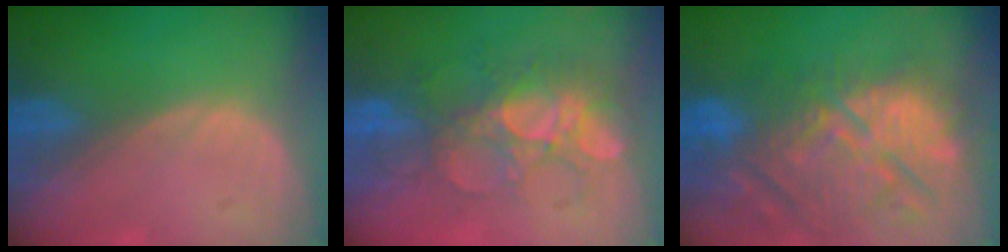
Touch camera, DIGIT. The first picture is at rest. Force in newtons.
{"total": 8.3, "press": 8.1, "slide": 1.8}
{"total": 14.5, "press": 12.7, "slide": 7.1}